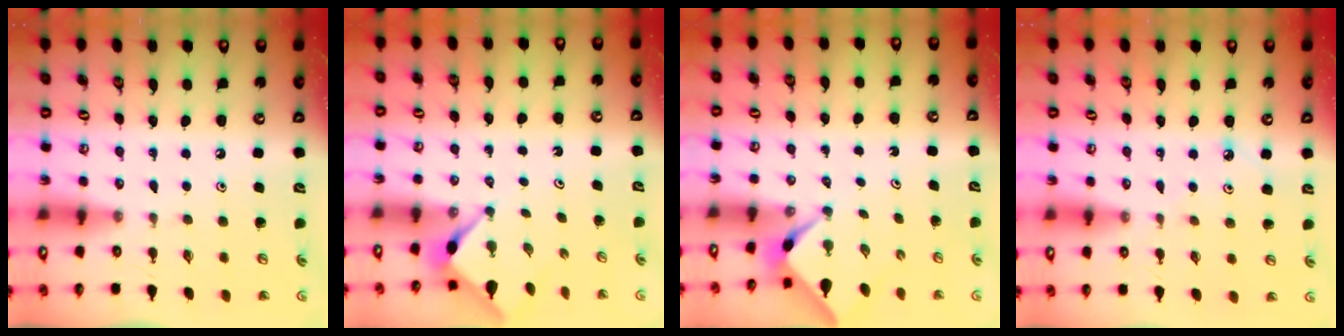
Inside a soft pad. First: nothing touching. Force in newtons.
{"total": 2.9, "press": 2.9, "slide": 0.3}
{"total": 2.2, "press": 2.2, "slide": 0.2}
{"total": 3.9, "press": 3.9, "slide": 0.5}